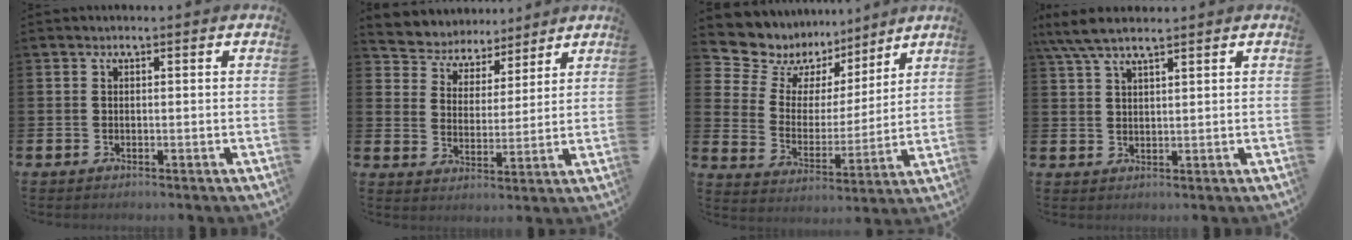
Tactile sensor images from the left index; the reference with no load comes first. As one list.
[{"total": 5.1, "force": [4.6, 2.1, -0.4], "torque": [-0.030, -0.034, 0.079]}, {"total": 9.3, "force": [8.1, 4.4, 0.7], "torque": [-0.072, -0.065, 0.148]}, {"total": 5.1, "force": [4.3, 0.8, 2.7], "torque": [-0.068, -0.006, 0.080]}]